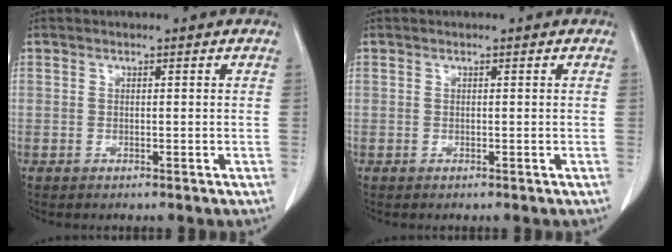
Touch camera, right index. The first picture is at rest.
{"total": 0.0}